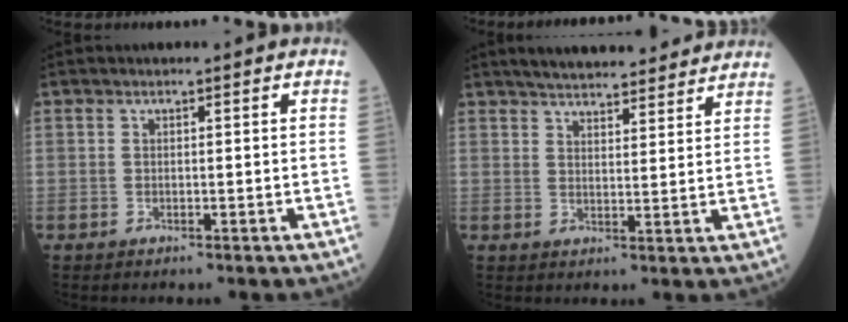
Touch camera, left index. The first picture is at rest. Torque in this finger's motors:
{"motor_torque": [0.69, -0.69, 0.14, 0.06]}